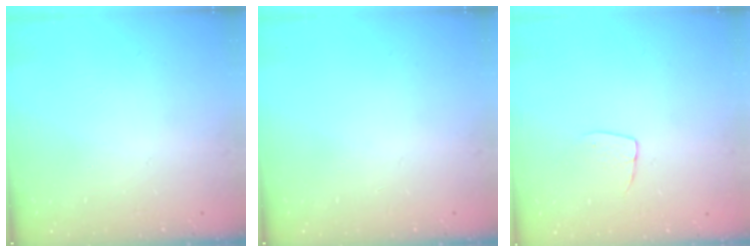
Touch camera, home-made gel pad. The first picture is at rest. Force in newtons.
{"total": 0.0}
{"total": 5.0, "press": 5.0, "slide": 0.3}